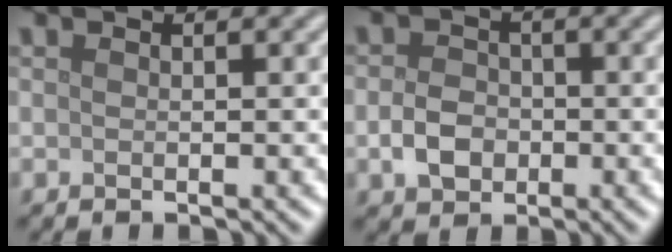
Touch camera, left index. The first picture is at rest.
{"total": 2.9, "force": [-0.8, 2.2, 1.7], "torque": [-0.030, 0.000, -0.021]}